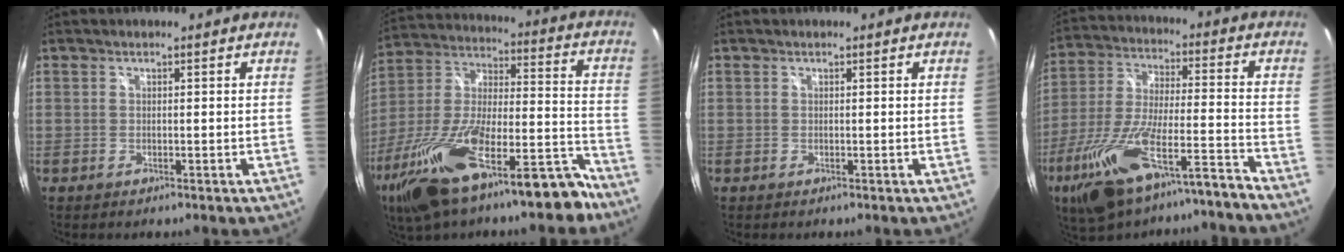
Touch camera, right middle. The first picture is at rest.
{"total": 27.3, "force": [-17.9, 8.0, 19.0], "torque": [-0.337, -0.019, -0.292]}
{"total": 0.0}
{"total": 17.8, "force": [-12.8, 3.0, 12.1], "torque": [-0.254, -0.034, -0.227]}